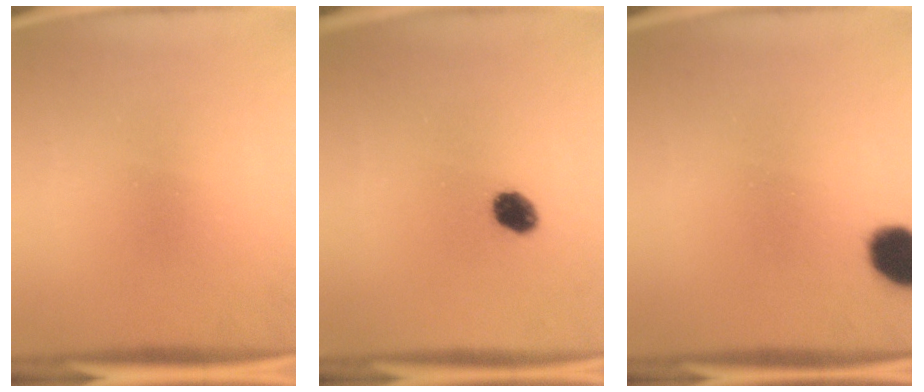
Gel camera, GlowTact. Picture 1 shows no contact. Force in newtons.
{"total": 4.5}
{"total": 7.7}